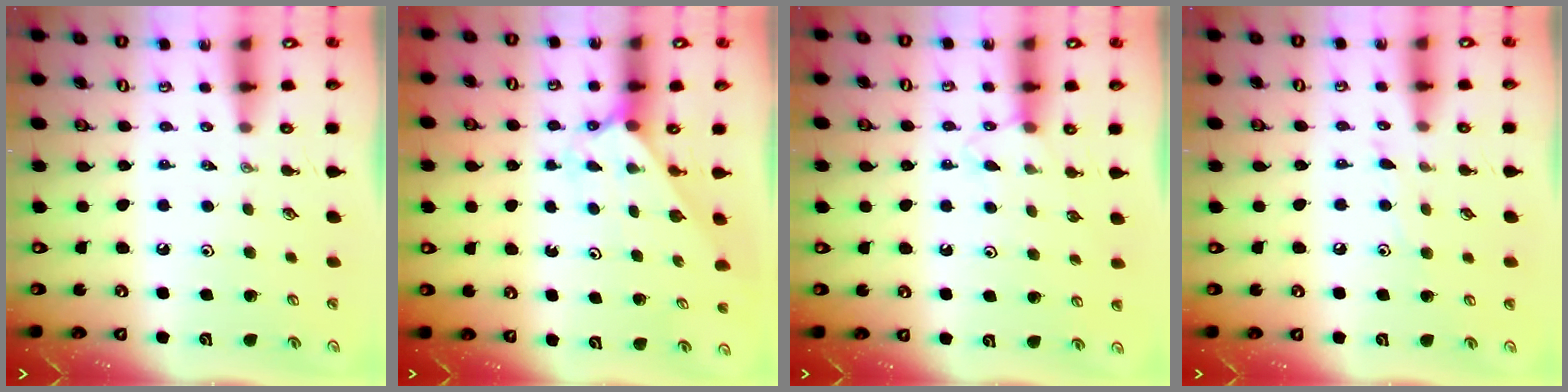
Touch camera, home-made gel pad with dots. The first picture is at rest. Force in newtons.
{"total": 2.3, "press": 2.3, "slide": 0.2}
{"total": 5.8, "press": 5.7, "slide": 0.7}
{"total": 4.6, "press": 4.6, "slide": 0.3}